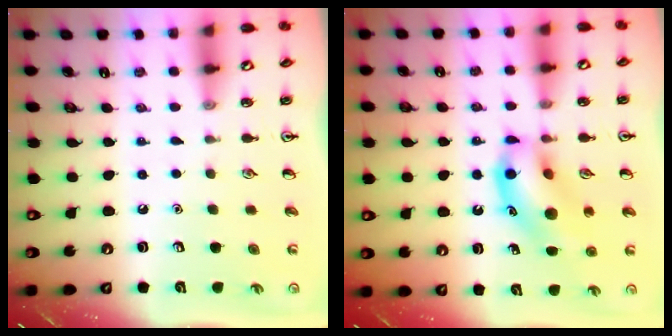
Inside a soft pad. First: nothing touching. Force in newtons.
{"total": 14.3, "press": 14.1, "slide": 2.8}